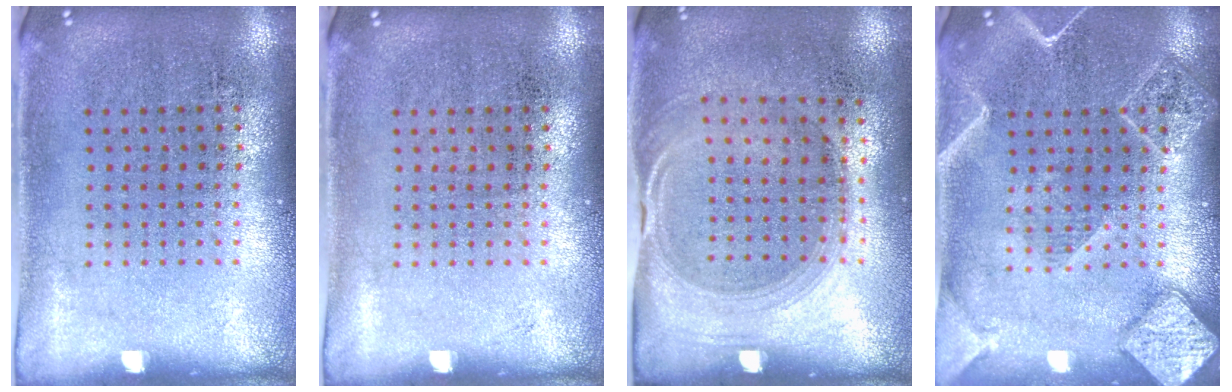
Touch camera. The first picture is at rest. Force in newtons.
{"total": 0.0}
{"total": 1.5, "press": 1.3, "slide": 0.8}
{"total": 2.1, "press": 2.1, "slide": 0.3}